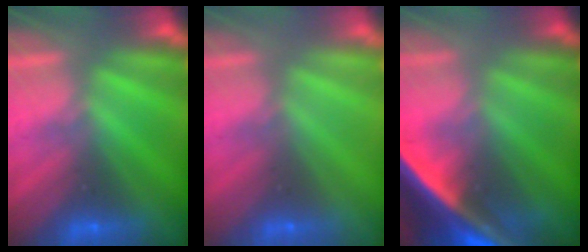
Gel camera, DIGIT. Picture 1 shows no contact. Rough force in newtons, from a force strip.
{"total": 2.9}
{"total": 7.3}